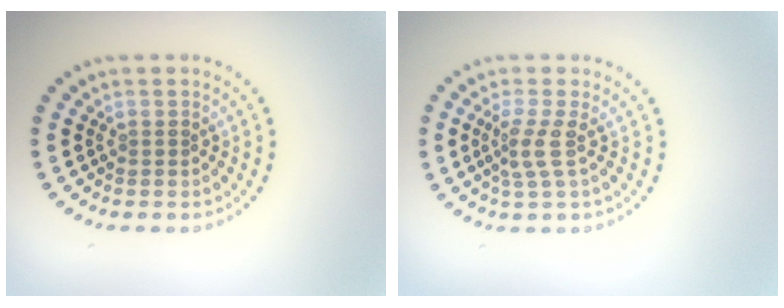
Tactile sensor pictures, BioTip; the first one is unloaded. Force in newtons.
{"total": 2.2, "press": 1.6, "slide": 1.4}